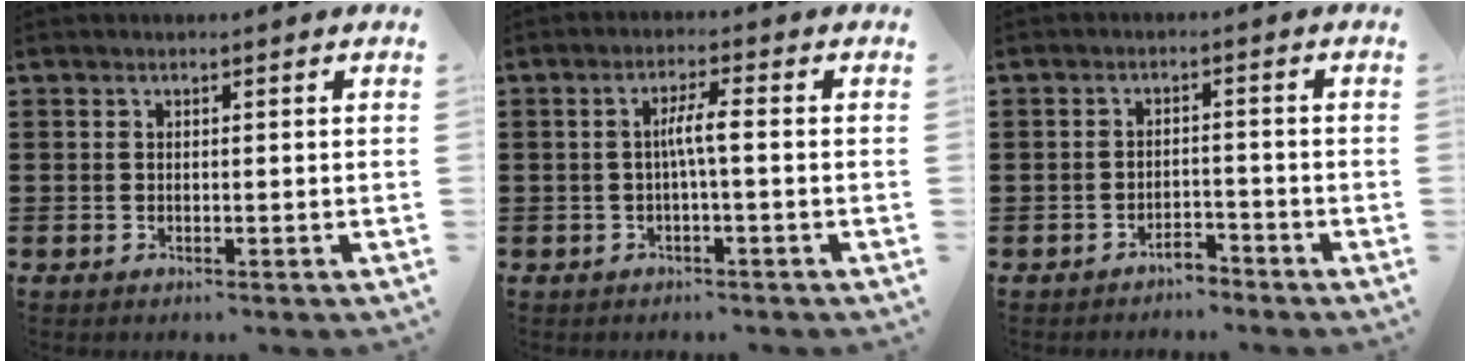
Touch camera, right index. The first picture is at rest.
{"total": 4.0, "force": [-0.3, 0.1, 4.0], "torque": [-0.074, 0.001, -0.010]}
{"total": 2.6, "force": [-2.5, 0.5, 0.4], "torque": [-0.014, 0.002, -0.050]}